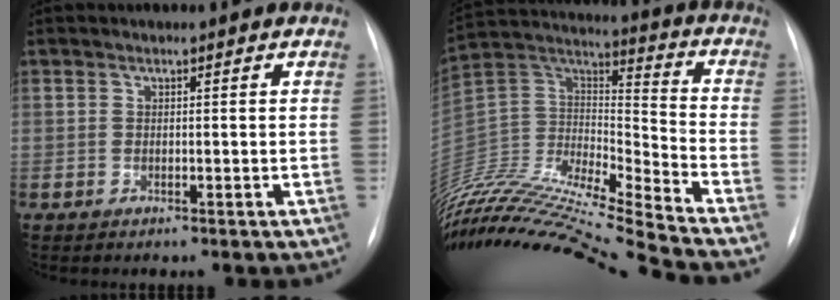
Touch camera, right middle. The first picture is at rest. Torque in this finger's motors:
{"motor_torque": [-1.03, -1.11, 0.06, 0.09]}